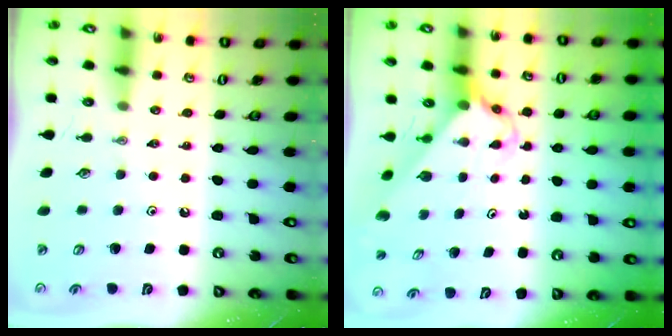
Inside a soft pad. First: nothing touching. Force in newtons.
{"total": 2.9, "press": 2.9, "slide": 0.3}